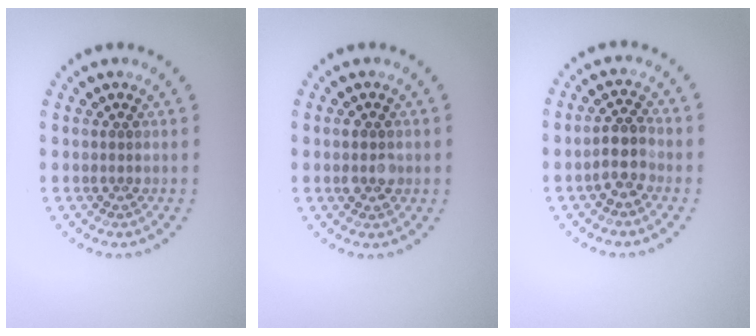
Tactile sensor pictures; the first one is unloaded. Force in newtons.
{"total": 2.3, "press": 2.3, "slide": 0.2}
{"total": 2.6, "press": 2.3, "slide": 1.2}